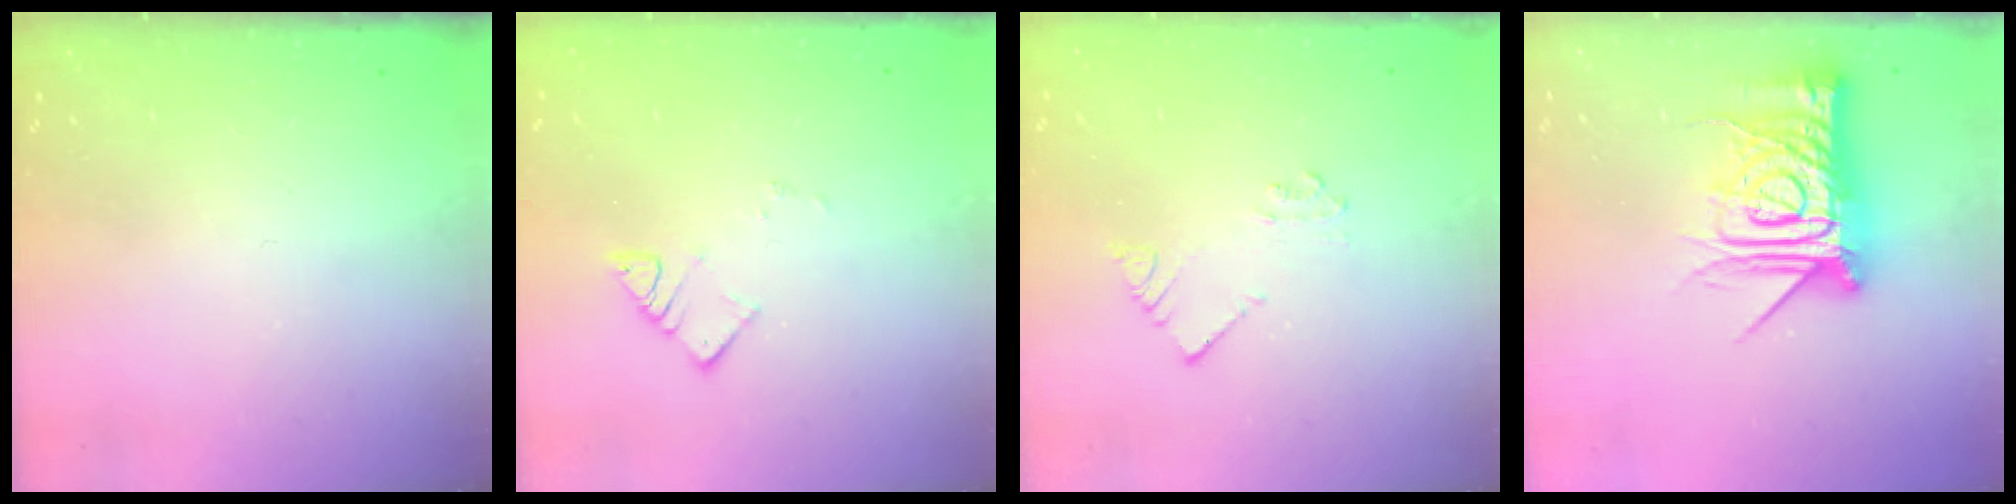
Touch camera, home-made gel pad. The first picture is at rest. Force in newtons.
{"total": 3.4, "press": 3.4, "slide": 0.3}
{"total": 2.5, "press": 2.5, "slide": 0.2}
{"total": 17.6, "press": 17.5, "slide": 1.7}